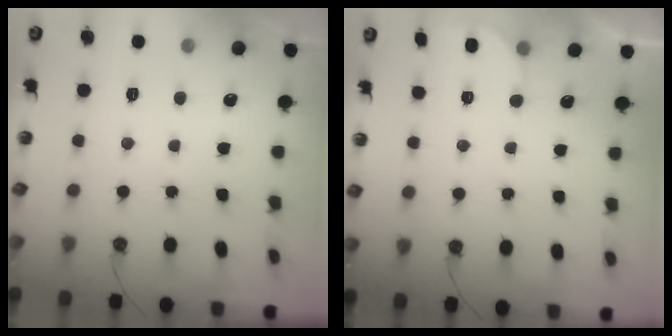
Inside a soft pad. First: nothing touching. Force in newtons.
{"total": 2.1, "press": 2.1, "slide": 0.6}